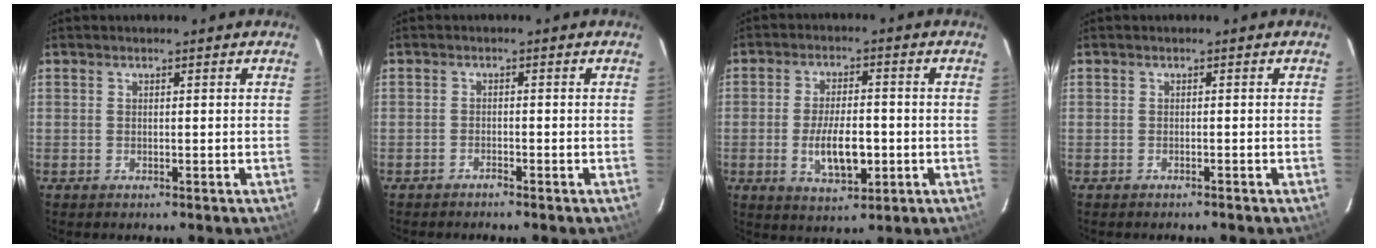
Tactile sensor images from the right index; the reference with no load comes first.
{"total": 1.2, "force": [-1.2, 0.0, 0.0], "torque": [-0.008, 0.000, -0.022]}
{"total": 8.9, "force": [-2.1, 3.8, 7.8], "torque": [-0.153, -0.006, -0.029]}
{"total": 0.9, "force": [-0.9, 0.0, 0.1], "torque": [-0.006, 0.000, -0.014]}